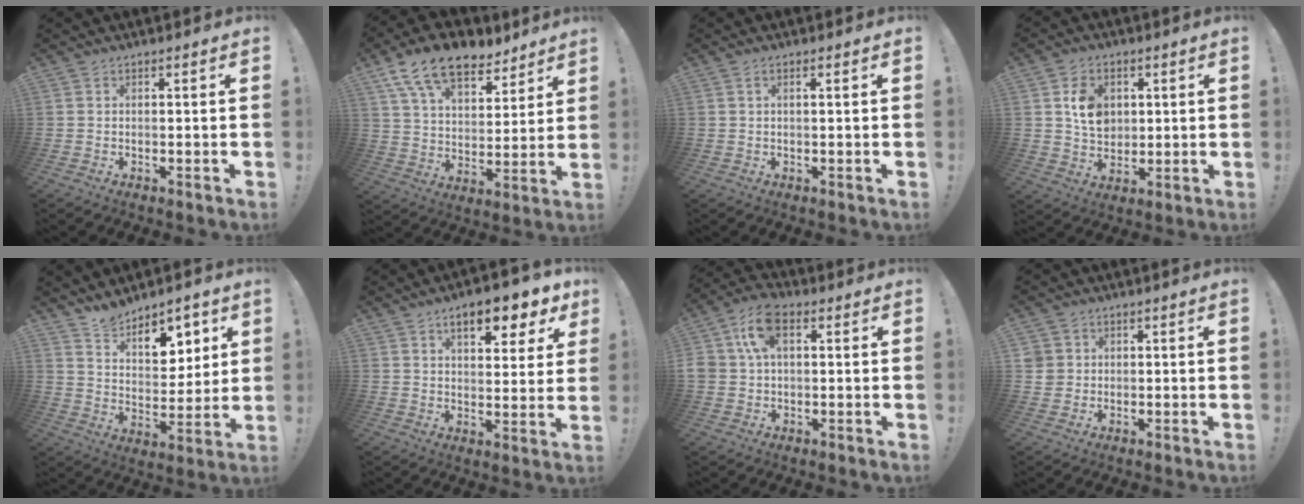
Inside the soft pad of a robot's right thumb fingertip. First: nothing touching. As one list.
[{"total": 16.1, "force": [10.7, 8.5, 8.5], "torque": [-0.145, -0.068, 0.195]}, {"total": 1.2, "force": [0.4, 0.1, 1.2], "torque": [-0.023, 0.000, 0.006]}, {"total": 9.3, "force": [2.4, 7.5, 4.8], "torque": [-0.063, -0.002, 0.048]}, {"total": 11.2, "force": [8.9, 5.8, 3.7], "torque": [-0.050, -0.069, 0.167]}, {"total": 10.9, "force": [6.3, 4.0, 8.0], "torque": [-0.107, -0.032, 0.103]}, {"total": 10.7, "force": [3.3, 7.1, 7.4], "torque": [-0.149, 0.013, 0.062]}, {"total": 3.6, "force": [1.1, 3.4, 0.7], "torque": [-0.007, -0.003, 0.022]}]